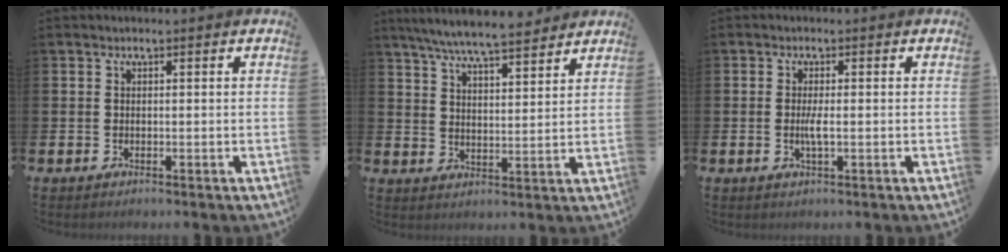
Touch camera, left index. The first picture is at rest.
{"total": 7.4, "force": [6.9, 0.6, 2.5], "torque": [-0.065, -0.034, 0.122]}
{"total": 1.9, "force": [-0.2, 0.2, 1.9], "torque": [-0.038, -0.003, -0.003]}